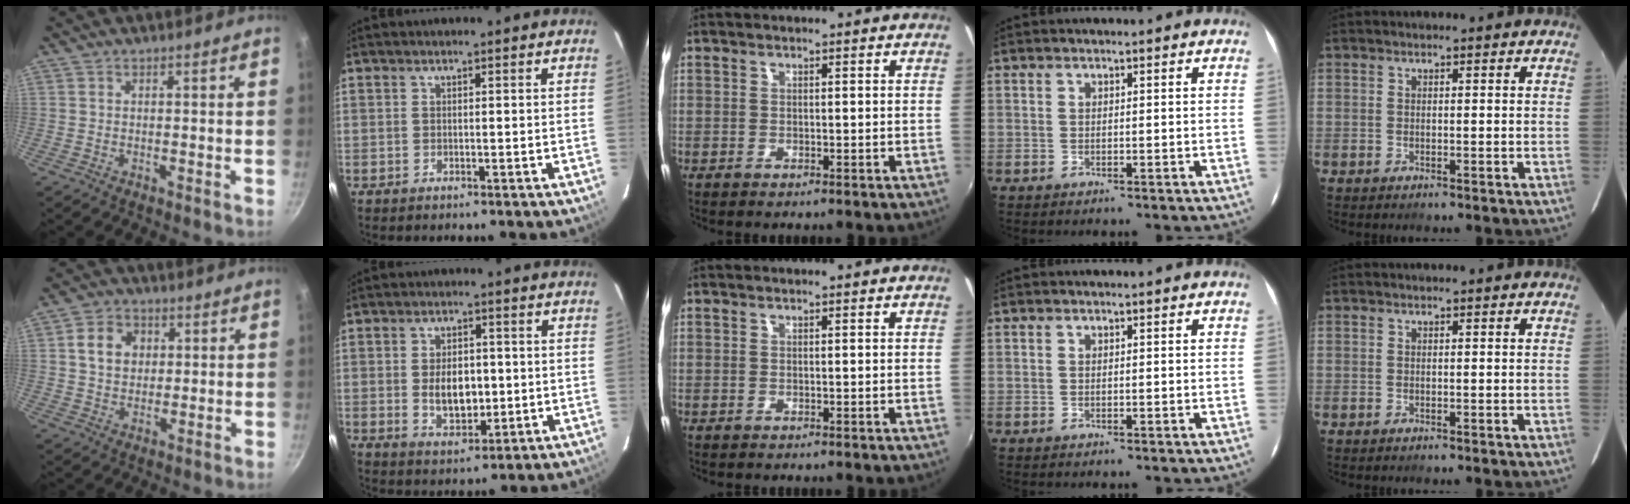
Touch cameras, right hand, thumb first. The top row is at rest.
{"thumb": {"total": 7.1, "force": [1.6, 5.8, 3.8], "torque": [-0.043, 0.006, 0.021]}, "index": {"total": 7.5, "force": [-0.5, 4.6, 5.8], "torque": [-0.106, -0.002, 0.001]}}